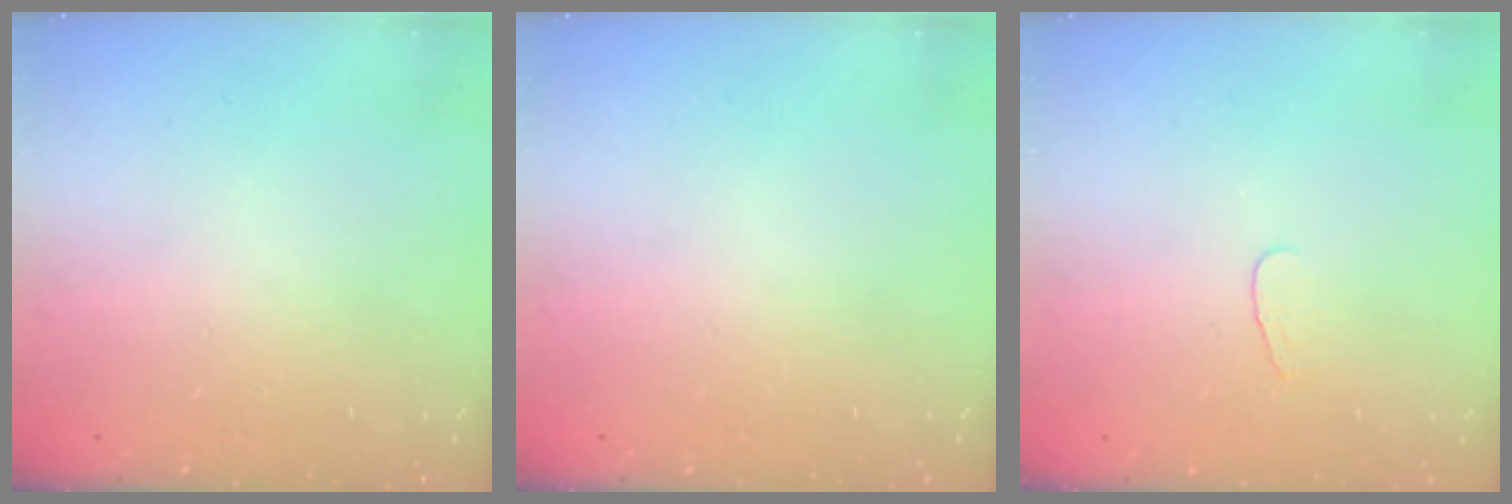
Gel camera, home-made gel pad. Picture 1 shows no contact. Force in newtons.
{"total": 0.0}
{"total": 2.8, "press": 2.8, "slide": 0.3}